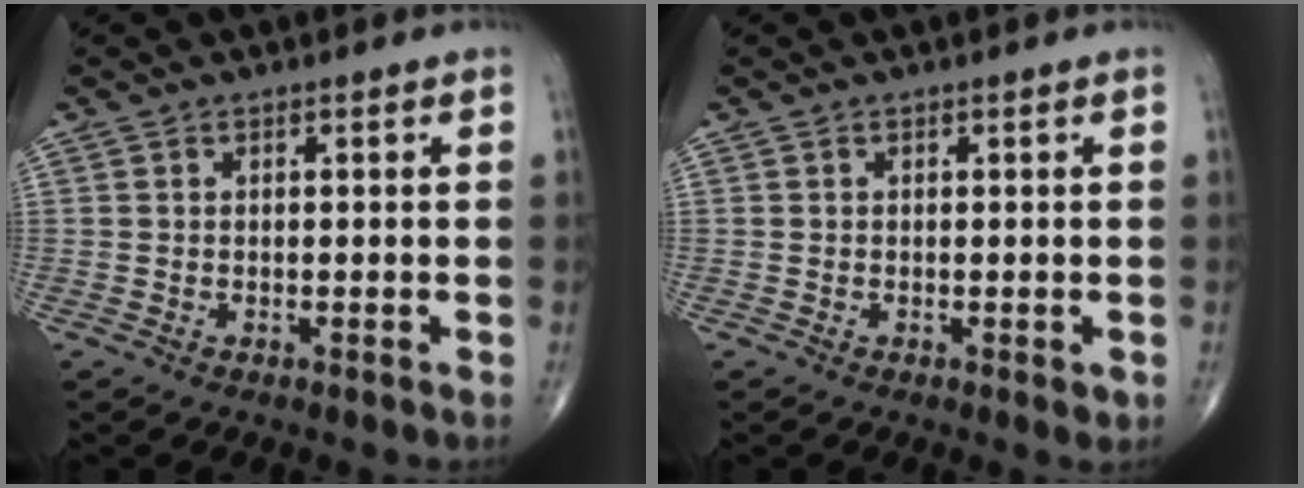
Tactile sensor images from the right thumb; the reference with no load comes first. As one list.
[{"total": 0.9, "force": [-0.1, 0.5, 0.8], "torque": [-0.005, -0.001, -0.002]}]